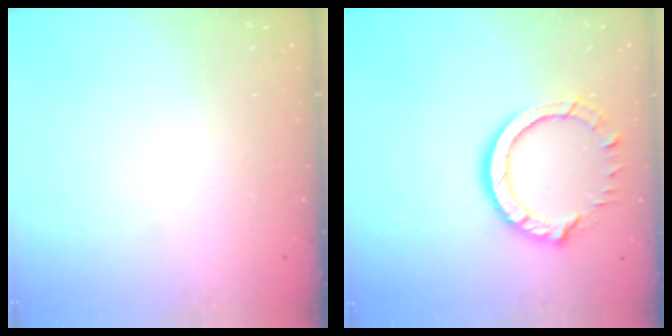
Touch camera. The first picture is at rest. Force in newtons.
{"total": 10.8, "press": 10.8, "slide": 1.2}